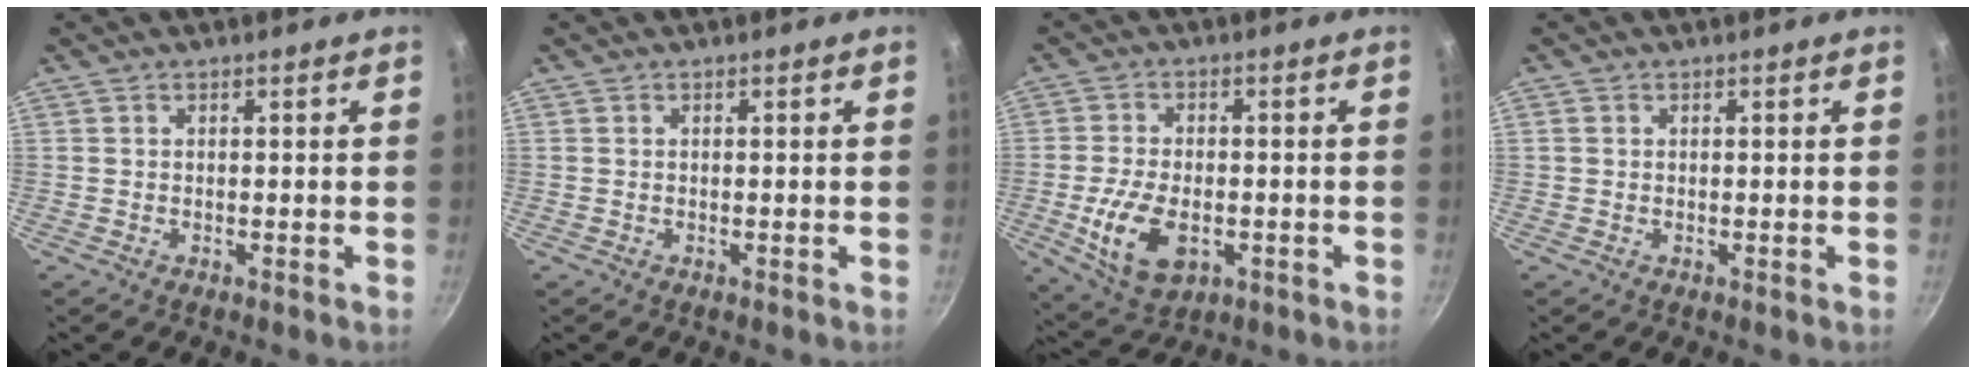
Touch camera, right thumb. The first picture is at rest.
{"total": 0.0}
{"total": 11.3, "force": [-2.8, 6.6, 8.6], "torque": [-0.157, 0.003, -0.041]}
{"total": 0.7, "force": [0.1, 0.6, 0.2], "torque": [-0.002, 0.003, 0.000]}